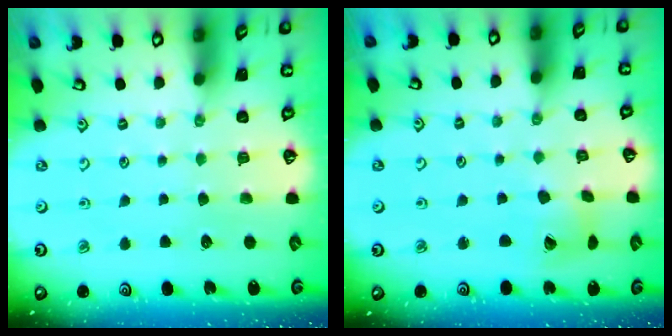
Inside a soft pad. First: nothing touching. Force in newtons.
{"total": 8.1, "press": 8.1, "slide": 1.0}